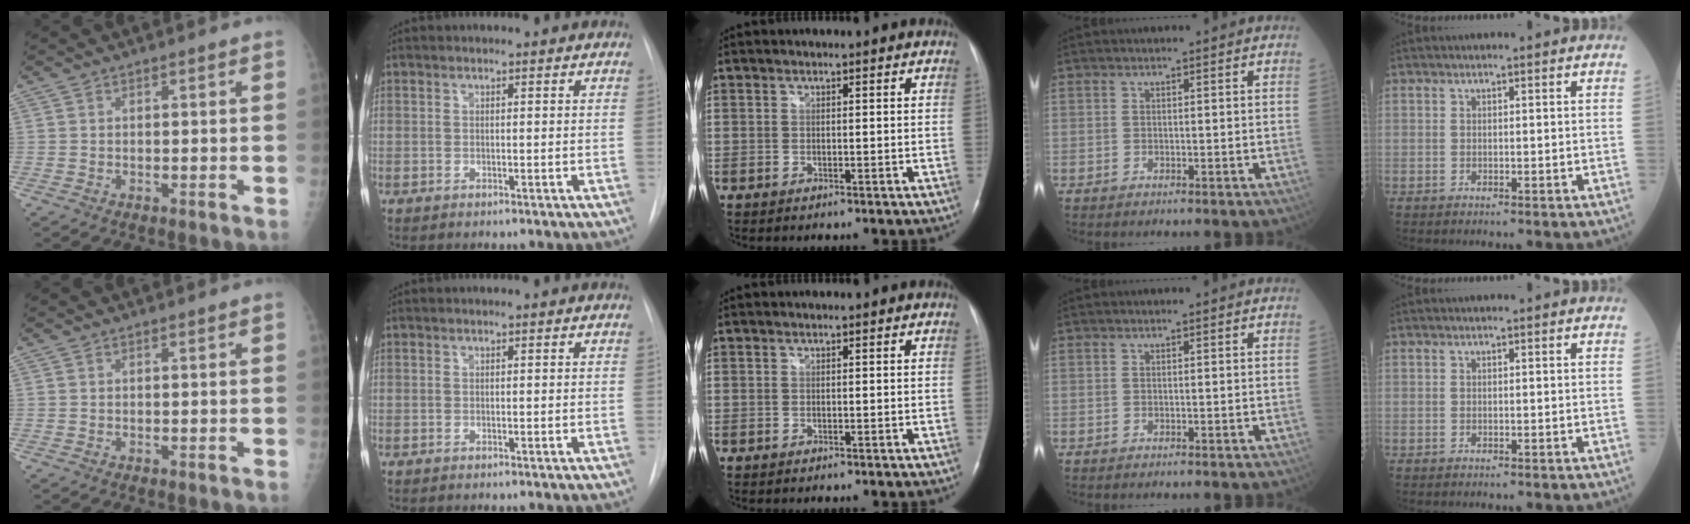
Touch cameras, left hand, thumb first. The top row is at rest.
{}